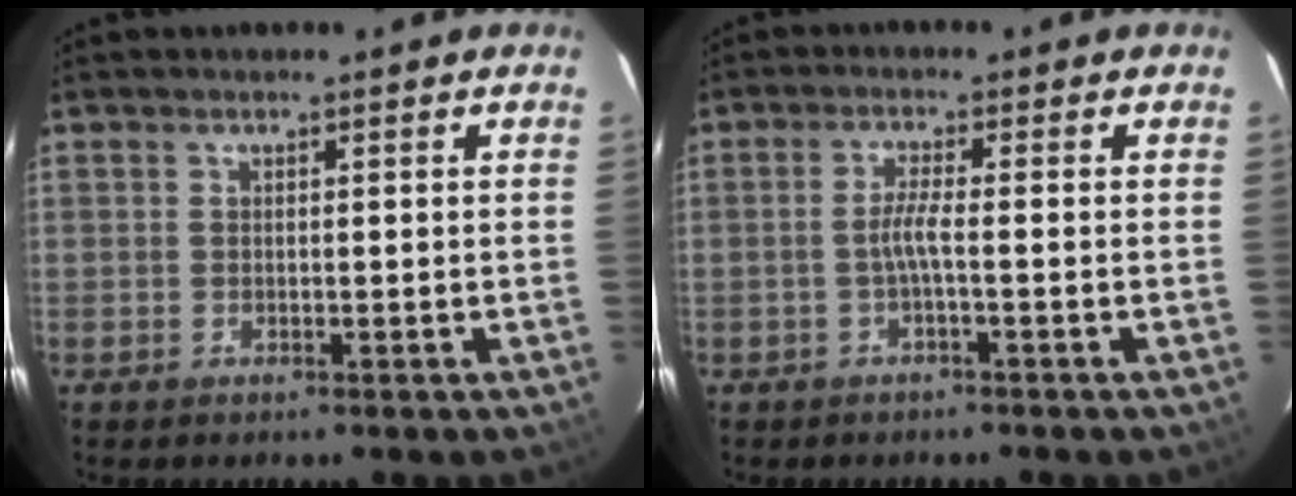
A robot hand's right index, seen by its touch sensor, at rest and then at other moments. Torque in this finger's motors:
{"motor_torque": [0.41, -0.26, 0.25, 0.09]}